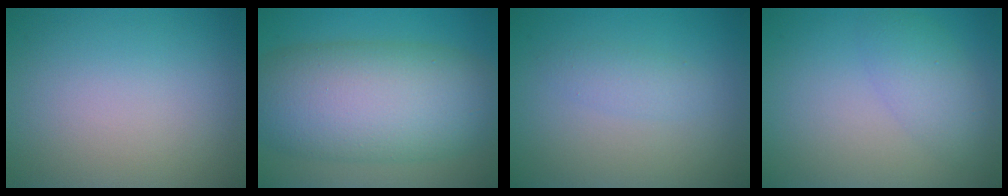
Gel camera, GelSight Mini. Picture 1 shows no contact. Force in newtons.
{"total": 12.0, "press": 12.0, "slide": 0.3}
{"total": 1.5, "press": 1.5, "slide": 0.1}
{"total": 3.0, "press": 3.0, "slide": 0.2}